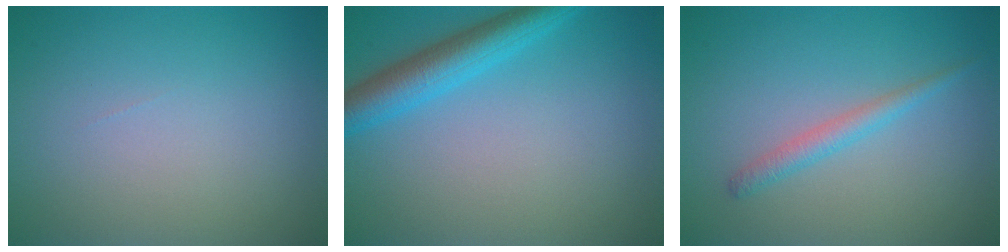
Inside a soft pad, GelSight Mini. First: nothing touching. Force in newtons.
{"total": 4.5, "press": 4.5, "slide": 0.4}
{"total": 1.7, "press": 1.7, "slide": 0.1}